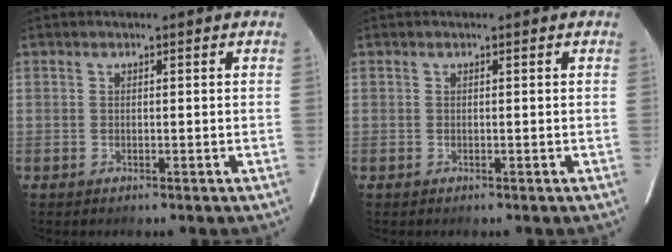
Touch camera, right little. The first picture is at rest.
{"total": 0.0}